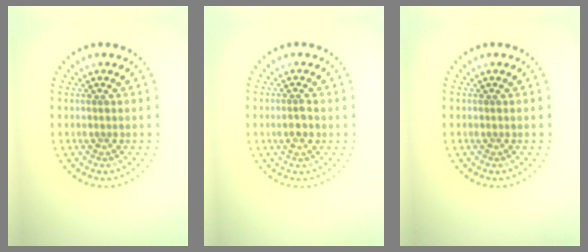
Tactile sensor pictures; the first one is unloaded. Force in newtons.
{"total": 1.6, "press": 1.6, "slide": 0.3}
{"total": 0.0}